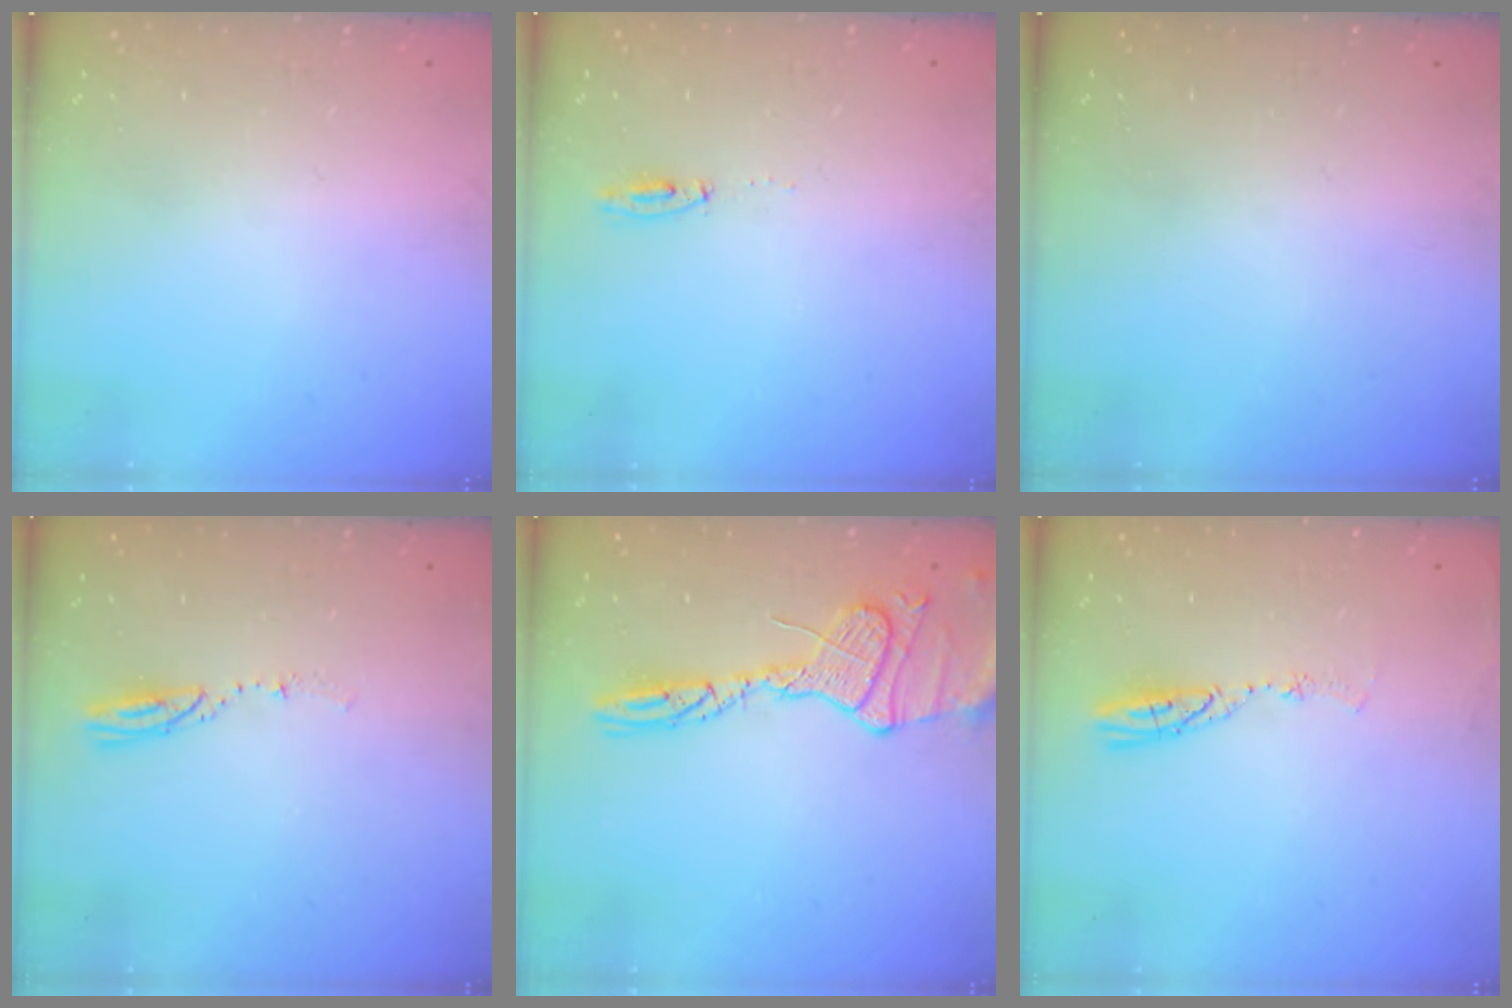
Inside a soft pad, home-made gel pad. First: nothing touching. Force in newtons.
{"total": 16.2, "press": 5.8, "slide": 15.1}
{"total": 0.0}
{"total": 3.9, "press": 3.9, "slide": 0.4}
{"total": 14.8, "press": 14.8, "slide": 1.1}
{"total": 5.0, "press": 5.0, "slide": 0.6}